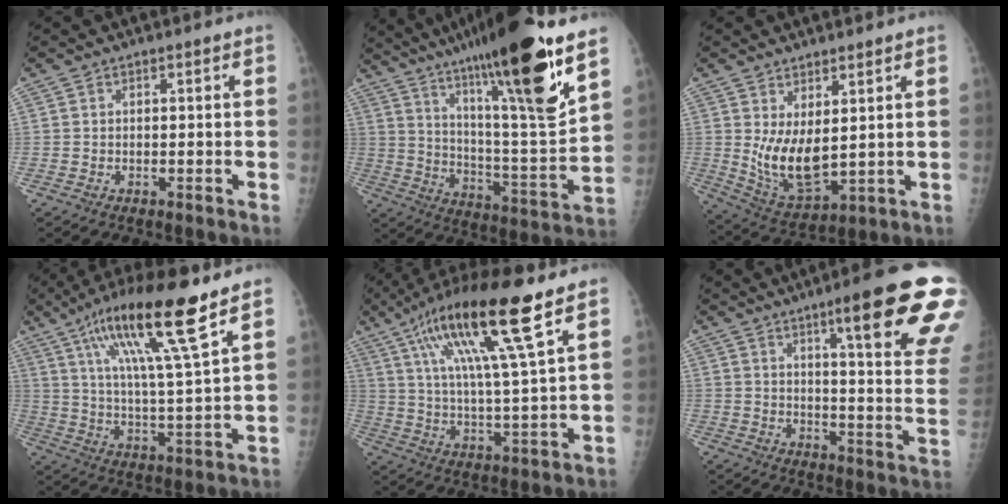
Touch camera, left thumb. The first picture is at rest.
{"total": 26.5, "force": [16.5, 3.0, 20.6], "torque": [-0.318, -0.062, 0.276]}
{"total": 9.6, "force": [1.9, 4.4, 8.3], "torque": [-0.141, -0.035, 0.056]}
{"total": 17.9, "force": [10.4, 1.9, 14.4], "torque": [-0.250, -0.039, 0.186]}
{"total": 19.1, "force": [9.9, 2.2, 16.2], "torque": [-0.292, -0.025, 0.176]}
{"total": 21.9, "force": [12.2, 2.4, 18.0], "torque": [-0.214, -0.049, 0.157]}